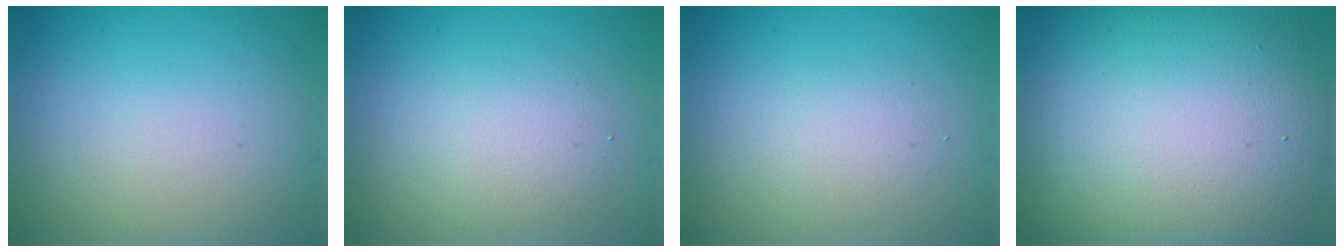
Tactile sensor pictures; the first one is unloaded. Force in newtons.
{"total": 2.9, "press": 2.9, "slide": 0.2}
{"total": 2.0, "press": 2.0, "slide": 0.2}
{"total": 13.3, "press": 13.2, "slide": 0.8}